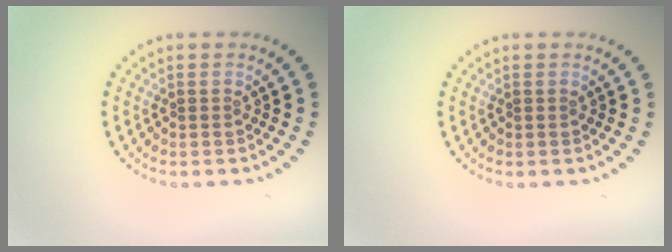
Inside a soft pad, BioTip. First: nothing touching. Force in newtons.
{"total": 0.0}